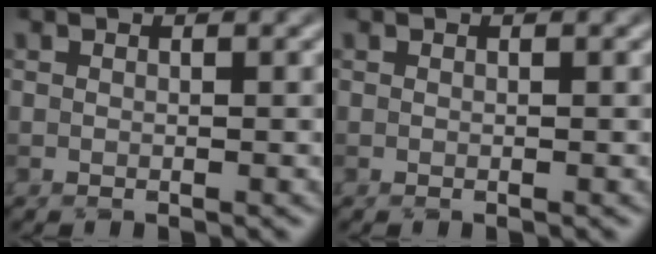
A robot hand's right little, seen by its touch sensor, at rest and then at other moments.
{"total": 0.0}